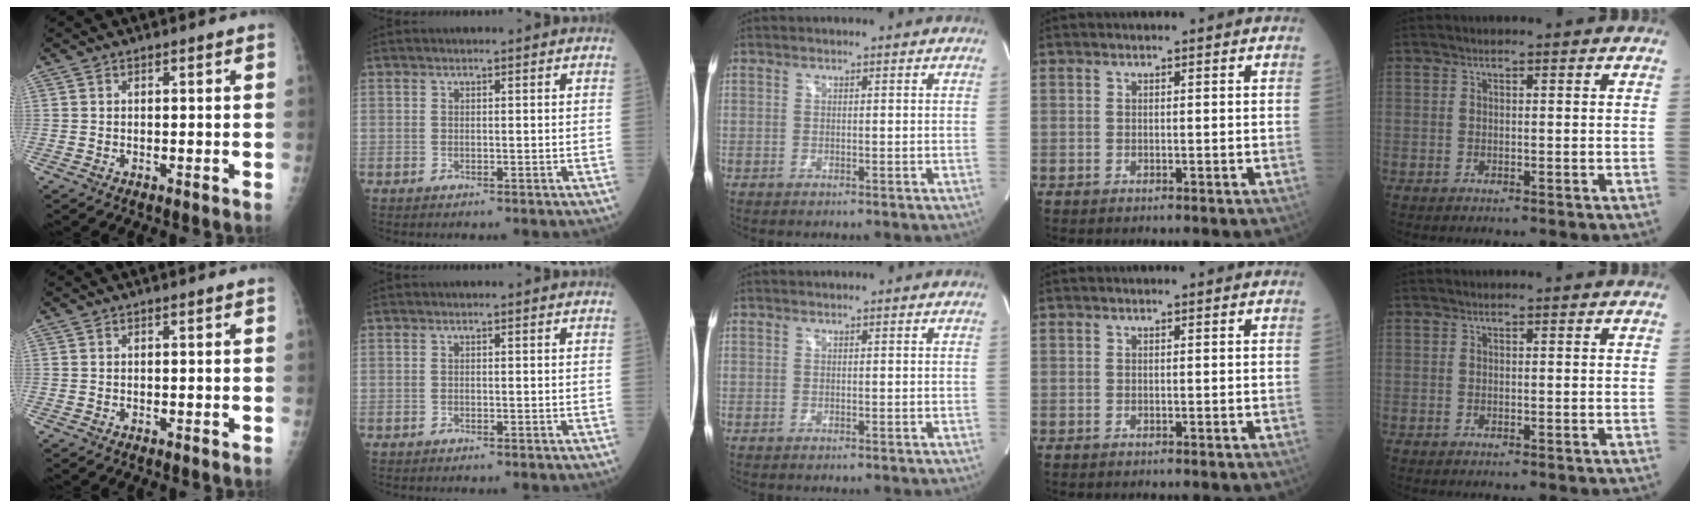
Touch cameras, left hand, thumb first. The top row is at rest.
{}